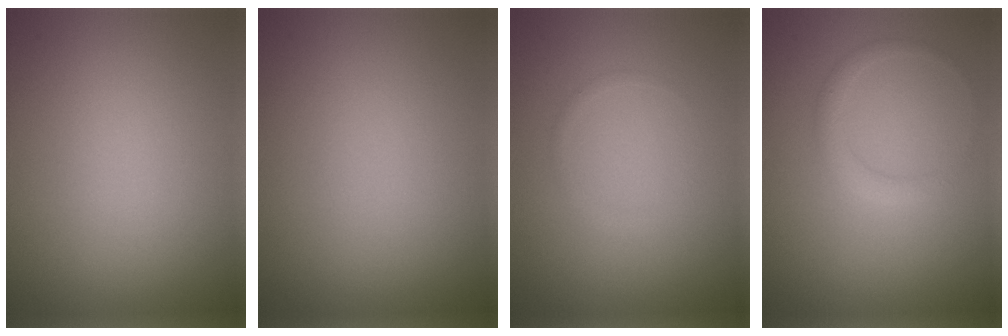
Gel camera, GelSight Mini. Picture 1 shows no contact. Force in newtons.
{"total": 0.0}
{"total": 0.5, "press": 0.5, "slide": 0.0}
{"total": 1.5, "press": 1.5, "slide": 0.0}